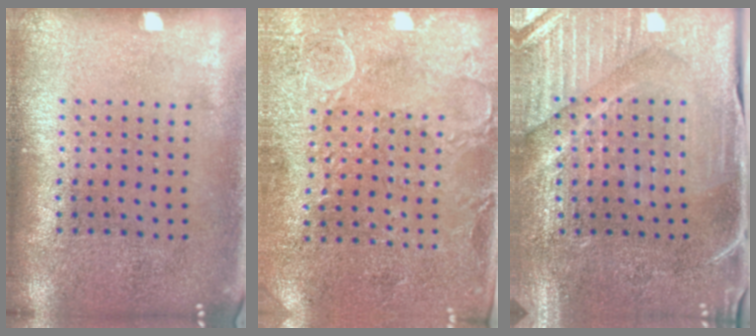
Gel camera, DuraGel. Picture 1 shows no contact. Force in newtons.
{"total": 2.7, "press": 2.5, "slide": 0.9}
{"total": 3.8, "press": 3.8, "slide": 0.5}